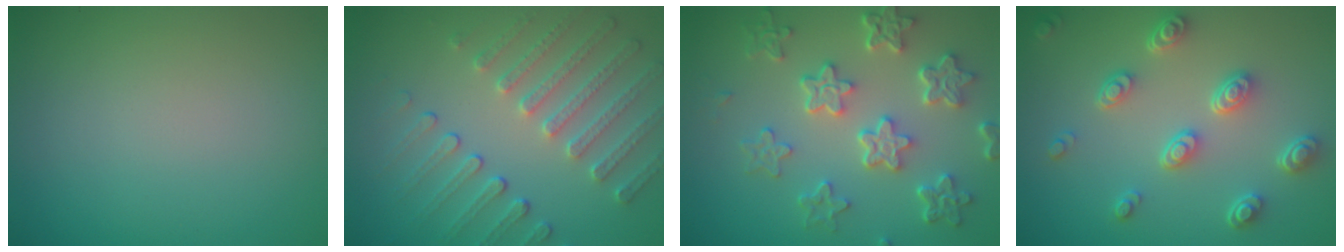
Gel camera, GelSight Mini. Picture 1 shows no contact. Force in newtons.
{"total": 5.0, "press": 3.8, "slide": 3.3}
{"total": 6.2, "press": 4.6, "slide": 4.1}
{"total": 4.5, "press": 3.5, "slide": 2.9}